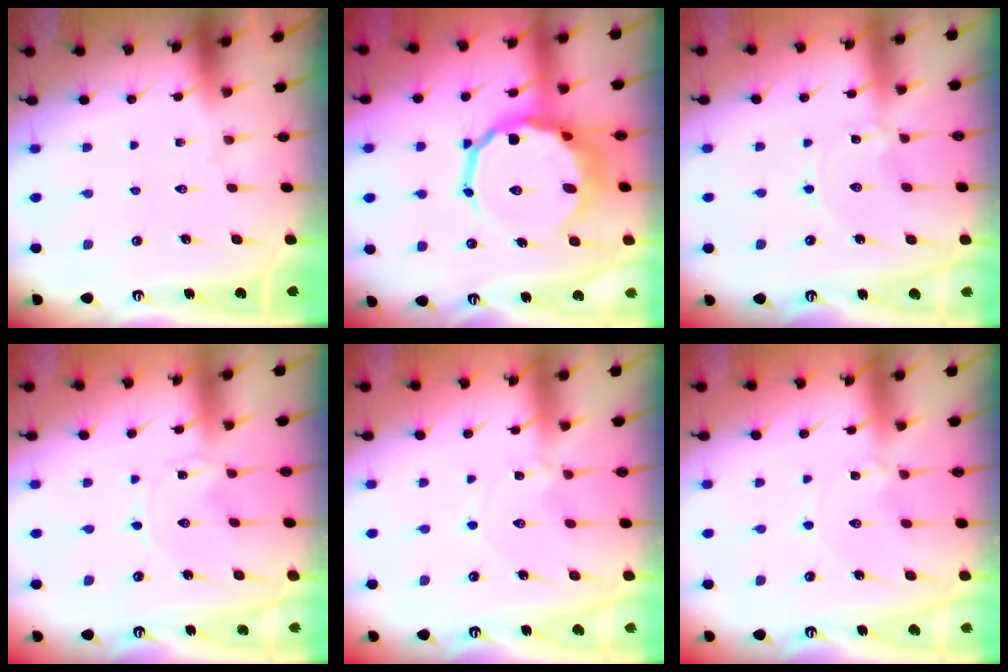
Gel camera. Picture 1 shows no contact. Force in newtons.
{"total": 14.3, "press": 13.9, "slide": 3.3}
{"total": 0.0}
{"total": 0.0}
{"total": 0.0}
{"total": 0.0}